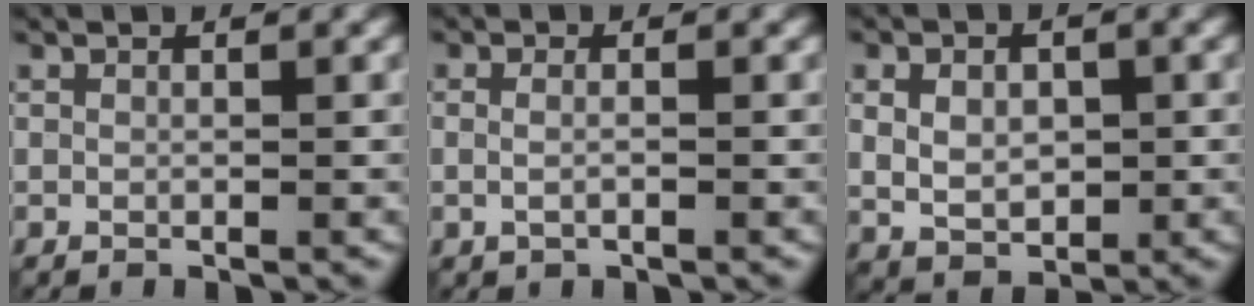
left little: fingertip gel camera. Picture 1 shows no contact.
{"total": 1.4, "force": [0.0, 0.6, 1.2], "torque": [-0.017, -0.007, -0.010]}
{"total": 4.1, "force": [0.1, 2.8, 2.9], "torque": [-0.053, -0.003, 0.007]}